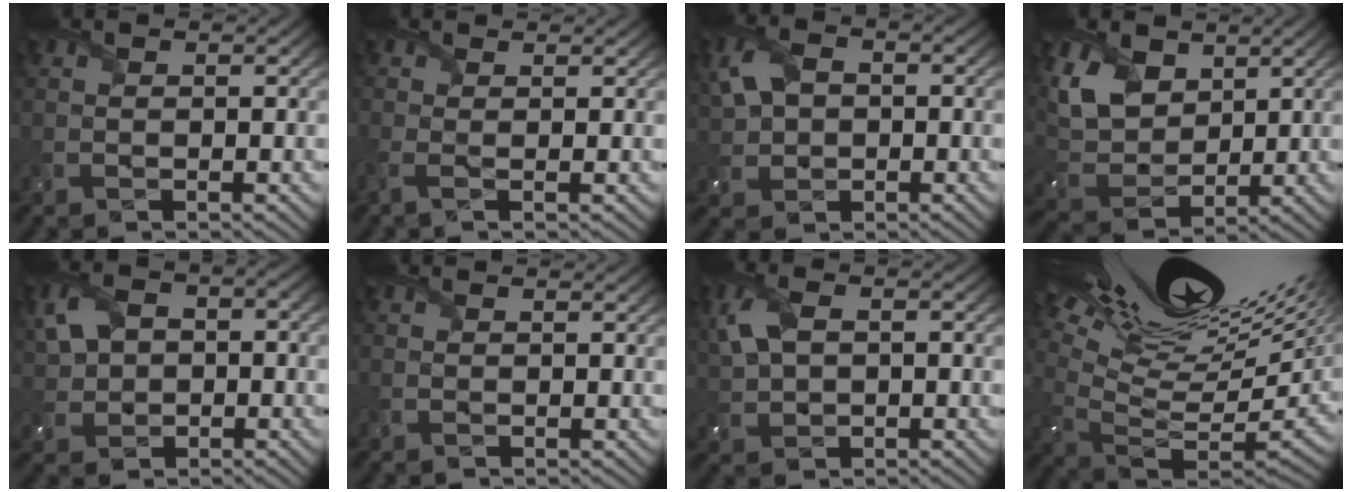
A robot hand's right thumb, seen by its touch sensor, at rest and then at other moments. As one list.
[{"total": 1.6, "force": [-0.3, 0.4, 1.5], "torque": [-0.042, 0.000, -0.015]}, {"total": 6.1, "force": [1.1, 4.3, 4.2], "torque": [-0.108, 0.009, 0.015]}, {"total": 9.5, "force": [4.3, 6.3, 5.7], "torque": [-0.168, 0.006, 0.082]}, {"total": 7.0, "force": [1.2, 4.9, 4.9], "torque": [-0.120, 0.005, 0.016]}, {"total": 0.7, "force": [0.6, 0.2, 0.3], "torque": [-0.012, 0.001, 0.008]}, {"total": 6.3, "force": [1.5, 3.8, 4.8], "torque": [-0.130, 0.010, 0.027]}, {"total": 21.2, "force": [11.8, 5.4, 16.7], "torque": [-0.255, 0.056, 0.206]}]